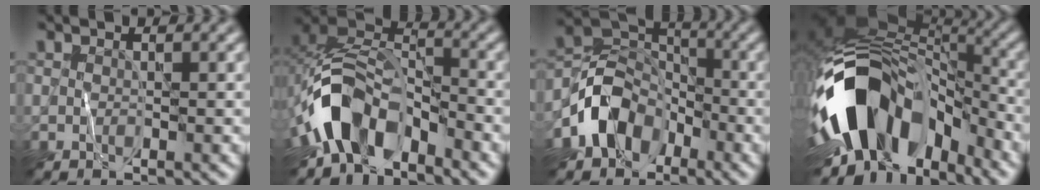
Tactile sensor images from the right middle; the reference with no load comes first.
{"total": 8.0, "force": [-4.7, 4.7, 4.4], "torque": [-0.067, 0.004, -0.094]}
{"total": 6.4, "force": [-3.4, 4.8, 2.7], "torque": [-0.036, 0.005, -0.073]}
{"total": 14.7, "force": [-5.1, 9.7, 9.8], "torque": [-0.191, 0.006, -0.094]}